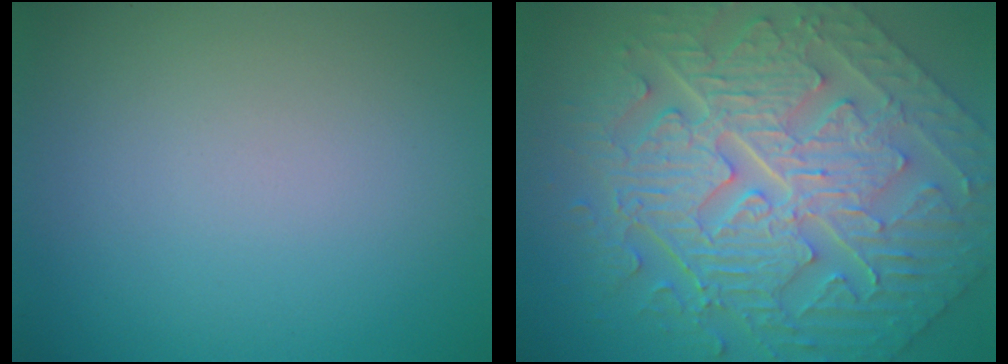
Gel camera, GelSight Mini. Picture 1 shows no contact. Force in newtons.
{"total": 11.1, "press": 7.8, "slide": 7.9}